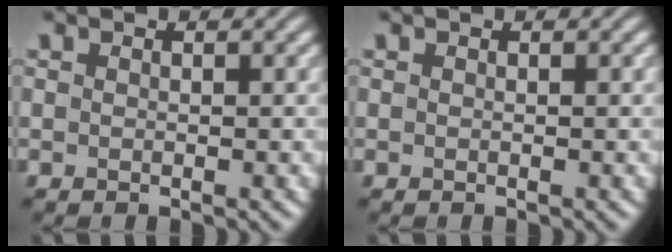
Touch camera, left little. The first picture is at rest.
{"total": 0.0}